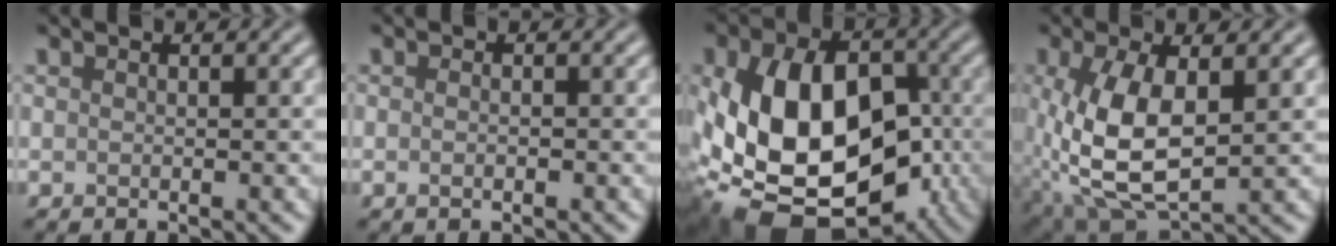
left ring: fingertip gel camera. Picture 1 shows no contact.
{"total": 1.1, "force": [-0.2, 0.5, 1.0], "torque": [-0.011, -0.001, -0.005]}
{"total": 15.3, "force": [-2.8, 10.3, 11.0], "torque": [-0.194, -0.019, -0.050]}
{"total": 8.2, "force": [-0.2, 4.0, 7.1], "torque": [-0.165, -0.005, 0.000]}